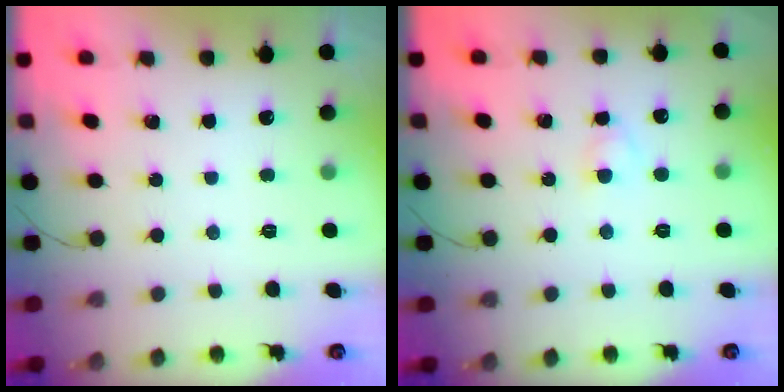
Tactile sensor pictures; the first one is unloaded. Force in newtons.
{"total": 2.5, "press": 2.3, "slide": 1.1}